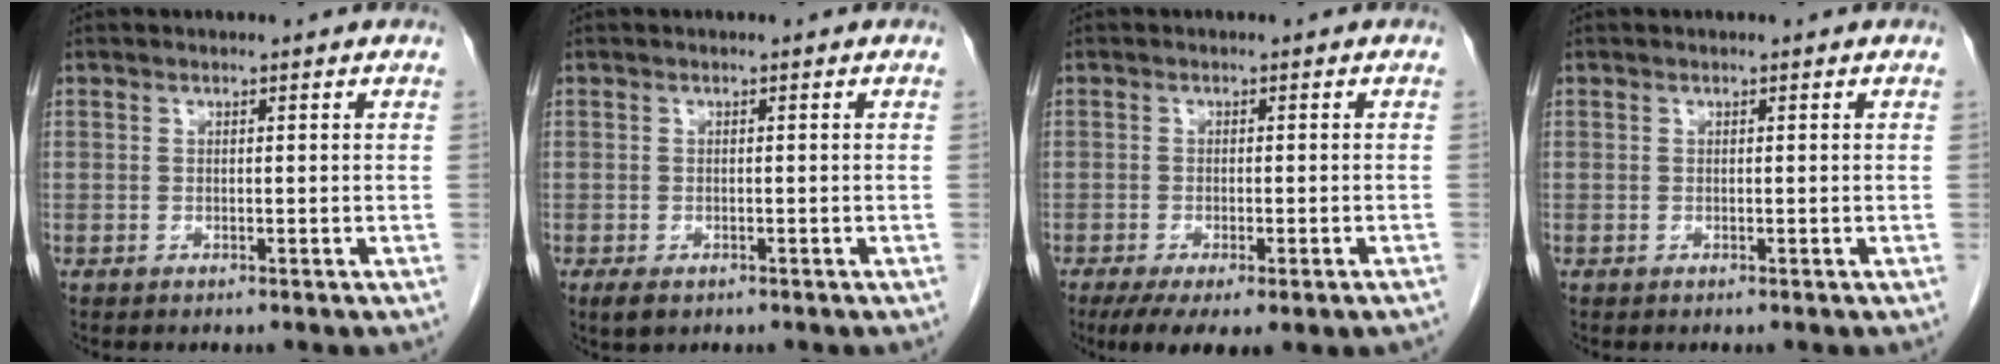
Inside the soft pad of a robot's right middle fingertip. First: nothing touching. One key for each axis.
{"total": 2.1, "fx": -1.2, "fy": 1.1, "fz": 1.3, "tx": -0.027, "ty": -0.003, "tz": -0.013}
{"total": 8.8, "fx": -6.0, "fy": 2.1, "fz": 6.1, "tx": -0.087, "ty": -0.017, "tz": -0.088}
{"total": 0.0}